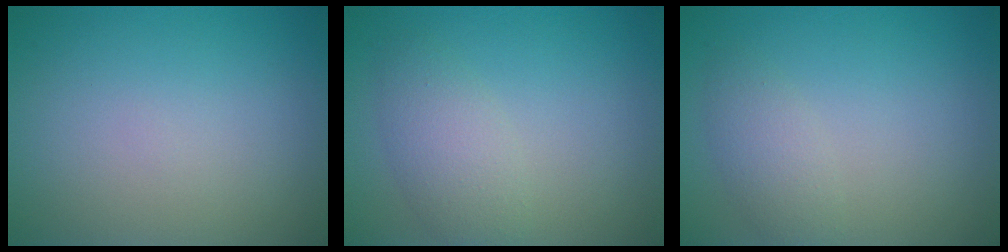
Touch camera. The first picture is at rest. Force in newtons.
{"total": 3.1, "press": 3.1, "slide": 0.1}
{"total": 1.9, "press": 1.9, "slide": 0.1}